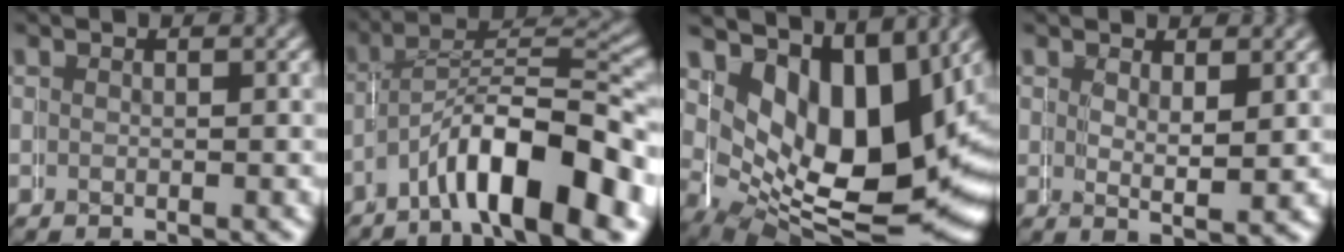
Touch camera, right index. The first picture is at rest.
{"total": 9.3, "force": [-3.5, 4.7, 7.3], "torque": [-0.126, -0.018, -0.047]}
{"total": 13.8, "force": [1.0, 8.1, 11.2], "torque": [-0.212, -0.064, 0.051]}
{"total": 1.5, "force": [1.3, -0.1, 0.8], "torque": [-0.023, -0.014, 0.031]}